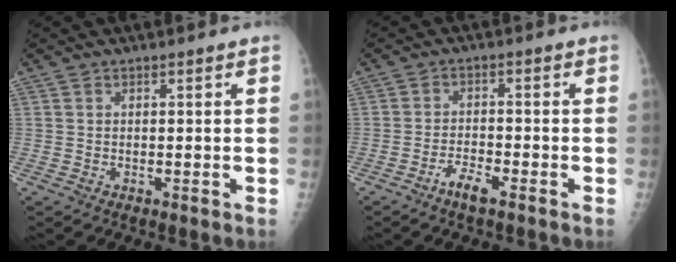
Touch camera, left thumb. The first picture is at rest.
{"total": 3.8, "force": [-2.7, 0.9, 2.5], "torque": [-0.052, 0.016, -0.051]}